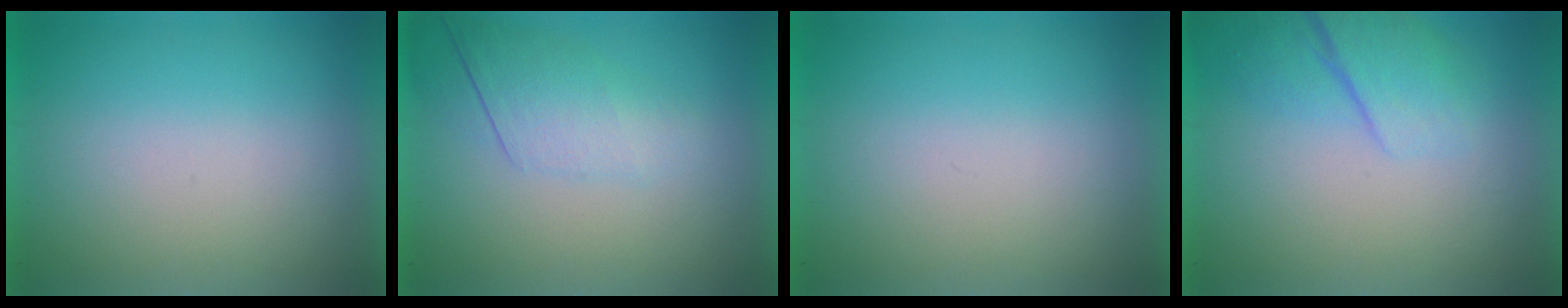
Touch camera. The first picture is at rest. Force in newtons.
{"total": 2.3}
{"total": 0.0}
{"total": 2.6}